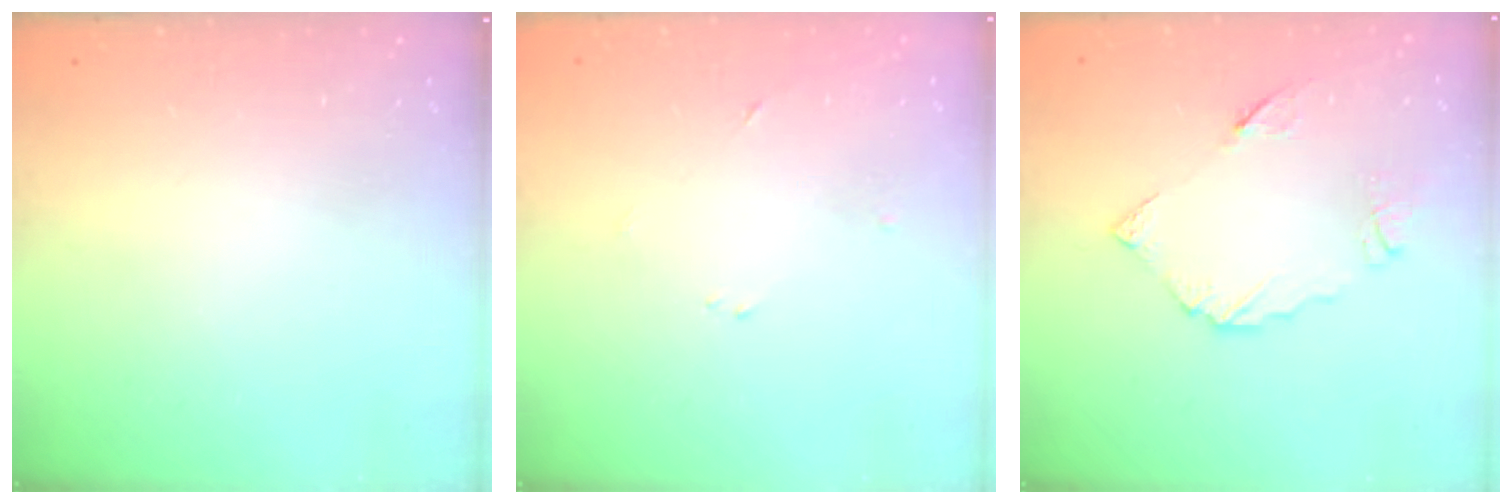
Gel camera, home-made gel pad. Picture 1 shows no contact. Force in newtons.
{"total": 2.4, "press": 2.4, "slide": 0.3}
{"total": 7.7, "press": 7.7, "slide": 0.5}